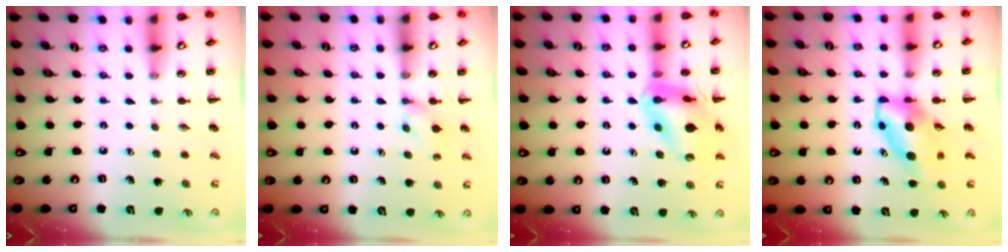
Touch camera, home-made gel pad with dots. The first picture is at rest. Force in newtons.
{"total": 3.6, "press": 3.4, "slide": 1.1}
{"total": 15.7, "press": 15.5, "slide": 2.3}
{"total": 6.1, "press": 6.0, "slide": 1.4}